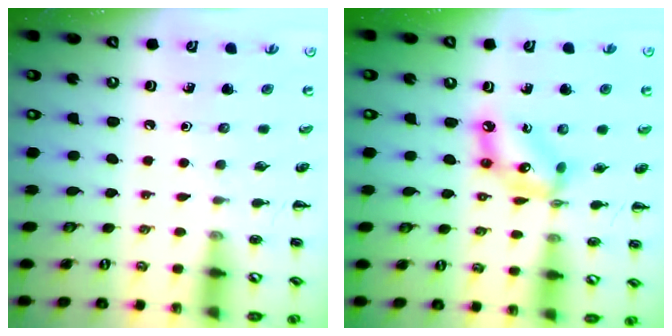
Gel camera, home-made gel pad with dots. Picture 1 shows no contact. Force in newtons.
{"total": 11.1, "press": 10.7, "slide": 2.8}